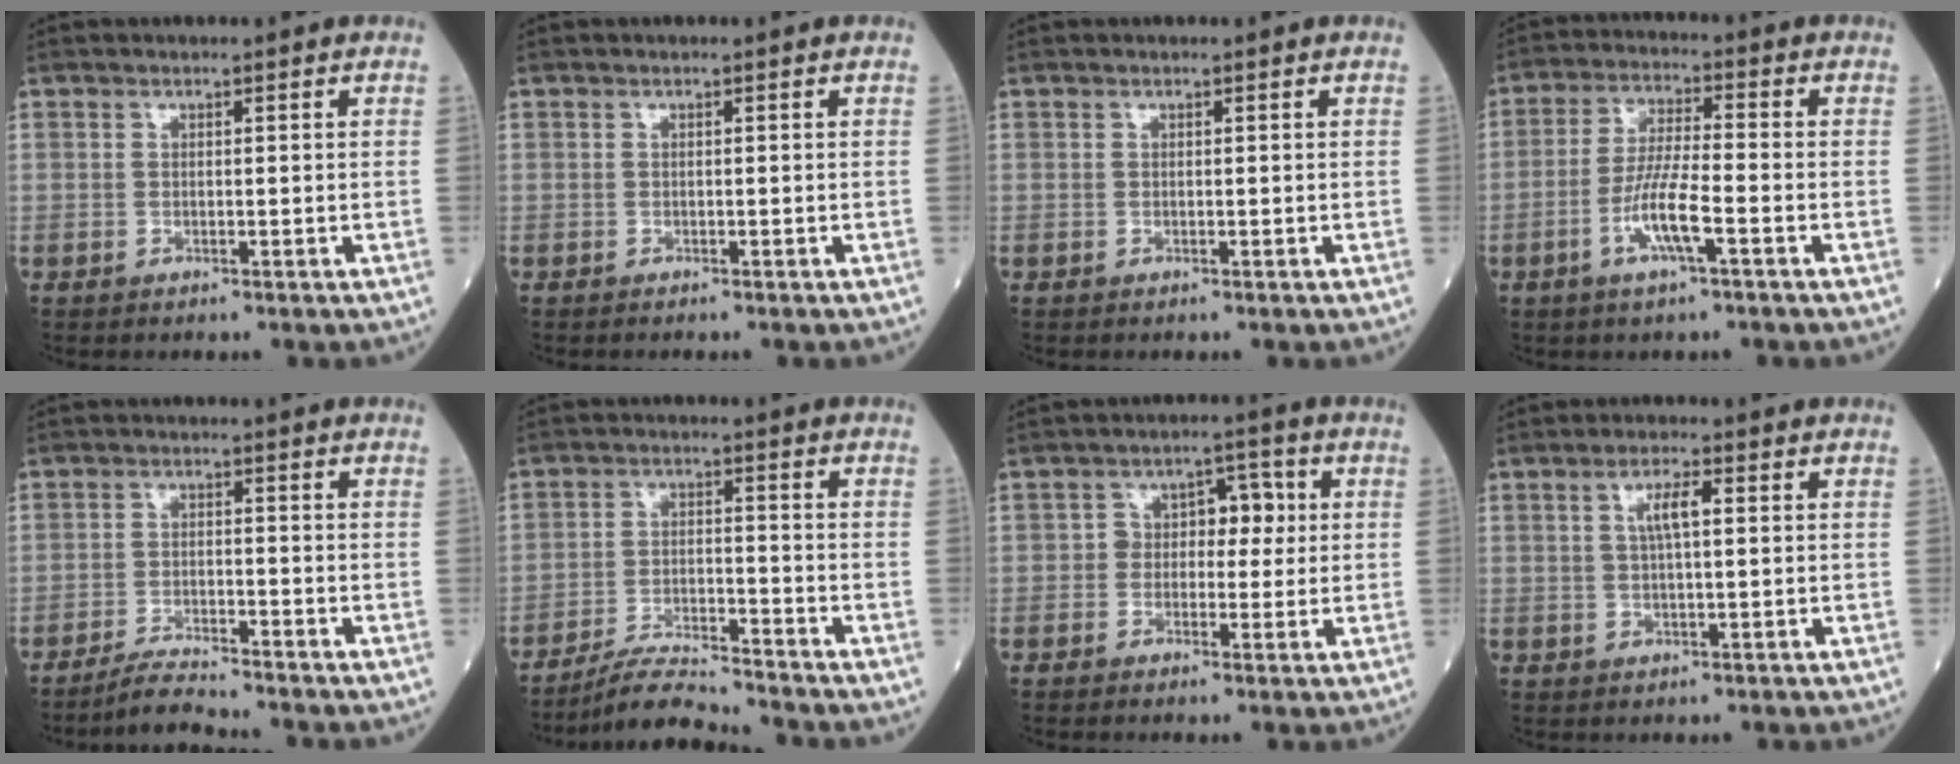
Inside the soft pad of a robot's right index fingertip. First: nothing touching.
{"total": 0.0}
{"total": 0.0}
{"total": 7.6, "force": [-3.0, 0.7, 7.0], "torque": [-0.137, -0.002, -0.061]}
{"total": 4.3, "force": [-4.1, -0.7, 1.1], "torque": [-0.025, -0.020, -0.076]}
{"total": 6.9, "force": [-6.7, -0.7, 1.5], "torque": [-0.030, -0.012, -0.122]}
{"total": 5.7, "force": [0.5, 3.7, 4.4], "torque": [-0.055, 0.026, 0.007]}
{"total": 3.7, "force": [0.9, 0.7, 3.5], "torque": [-0.067, 0.006, 0.017]}